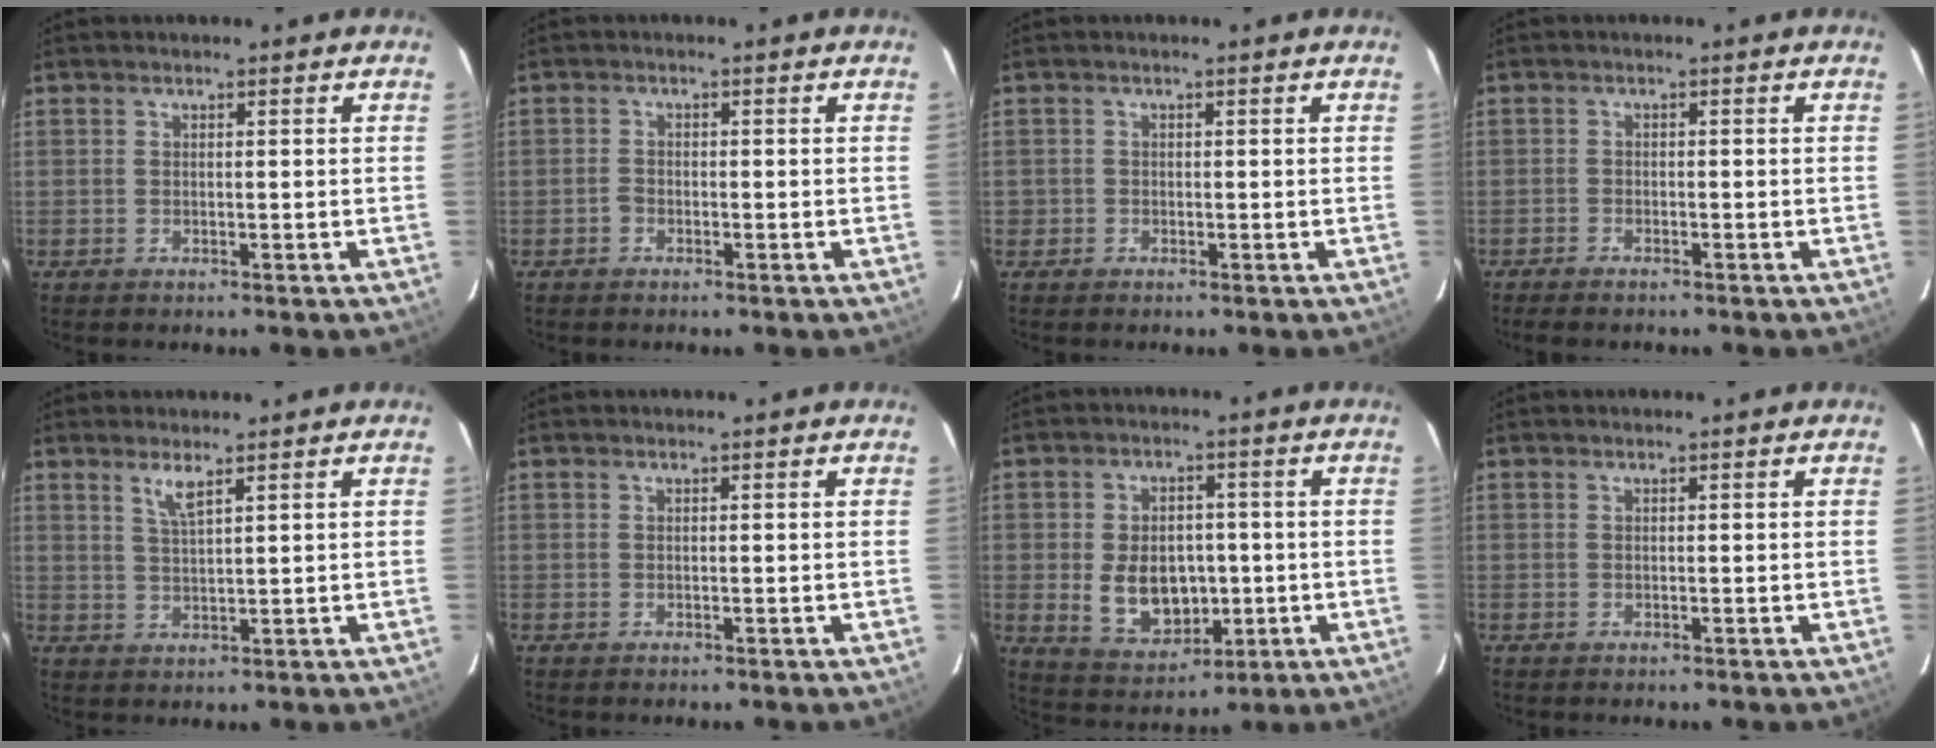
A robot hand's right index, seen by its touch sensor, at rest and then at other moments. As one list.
[{"total": 1.1, "force": [-0.8, 0.7, 0.3], "torque": [-0.005, 0.002, -0.018]}, {"total": 1.2, "force": [-0.5, 1.1, -0.1], "torque": [-0.001, 0.006, -0.008]}, {"total": 3.2, "force": [-2.9, 0.8, 1.3], "torque": [-0.039, -0.009, -0.052]}, {"total": 3.1, "force": [2.1, 0.2, 2.3], "torque": [-0.046, -0.002, 0.040]}, {"total": 0.0}, {"total": 10.3, "force": [-1.1, 7.3, 7.2], "torque": [-0.149, -0.002, 0.002]}, {"total": 0.0}]